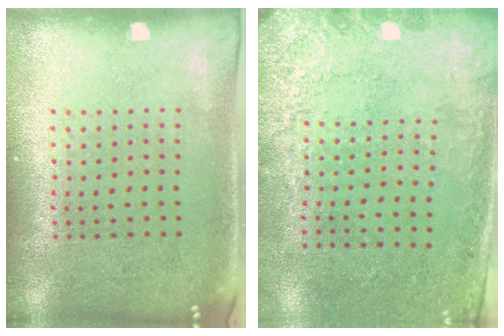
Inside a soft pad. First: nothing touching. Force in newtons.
{"total": 2.7, "press": 2.0, "slide": 1.8}